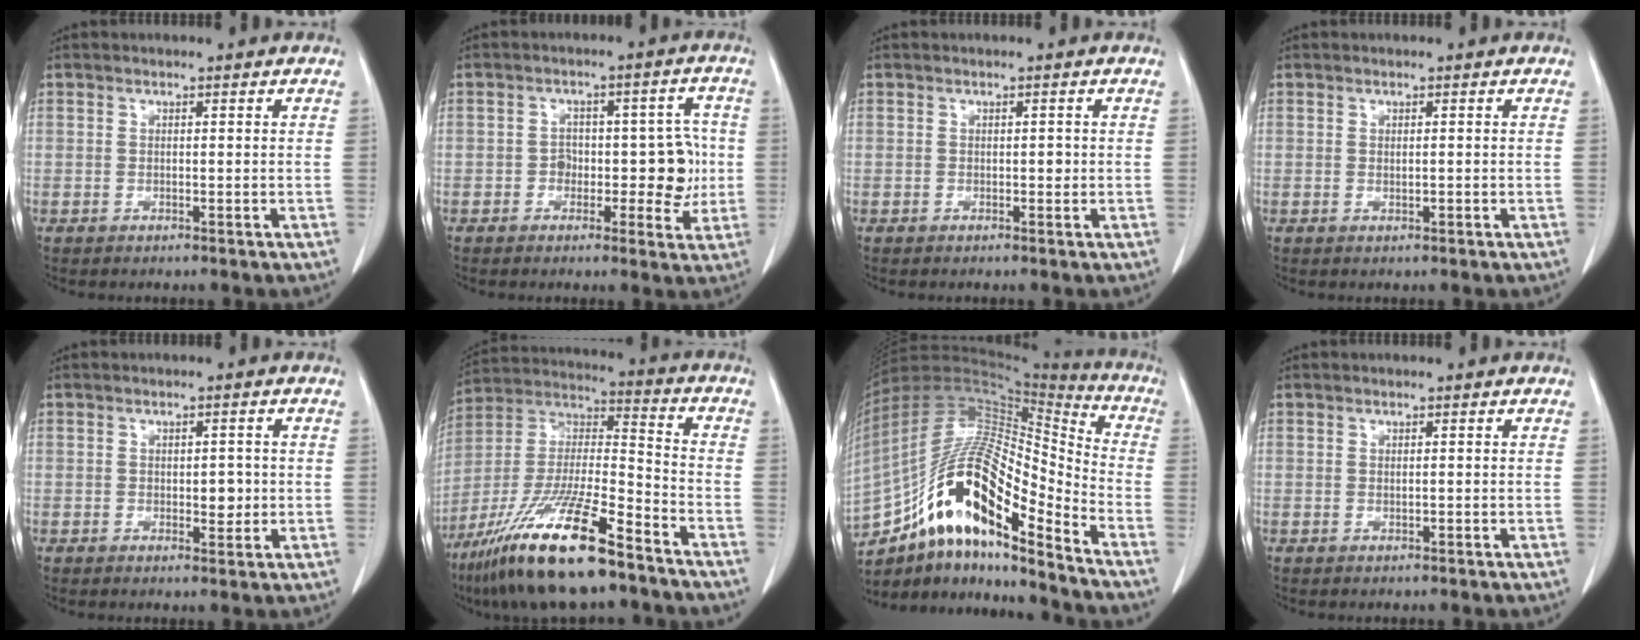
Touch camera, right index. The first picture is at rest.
{"total": 7.3, "force": [-1.2, 4.1, 5.9], "torque": [-0.061, 0.025, -0.013]}
{"total": 0.8, "force": [-0.1, 0.5, 0.6], "torque": [-0.007, 0.001, -0.003]}
{"total": 0.6, "force": [-0.1, 0.1, 0.6], "torque": [-0.011, -0.002, 0.000]}
{"total": 2.2, "force": [-0.2, 0.6, 2.2], "torque": [-0.036, -0.001, -0.001]}
{"total": 20.1, "force": [-13.6, 2.7, 14.6], "torque": [-0.306, -0.034, -0.250]}
{"total": 20.6, "force": [-12.0, 4.6, 16.1], "torque": [-0.314, 0.016, -0.208]}
{"total": 0.0}